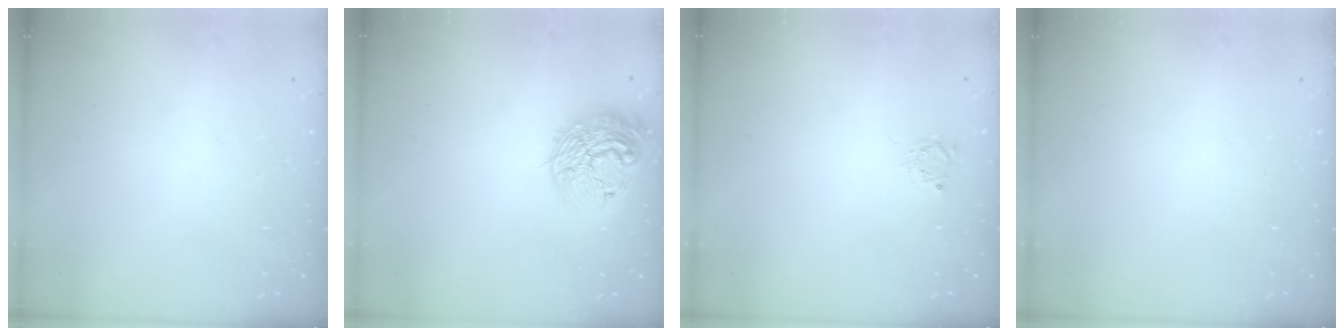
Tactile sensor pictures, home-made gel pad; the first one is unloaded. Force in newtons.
{"total": 18.5, "press": 18.4, "slide": 1.5}
{"total": 2.6, "press": 2.6, "slide": 0.4}
{"total": 0.0}